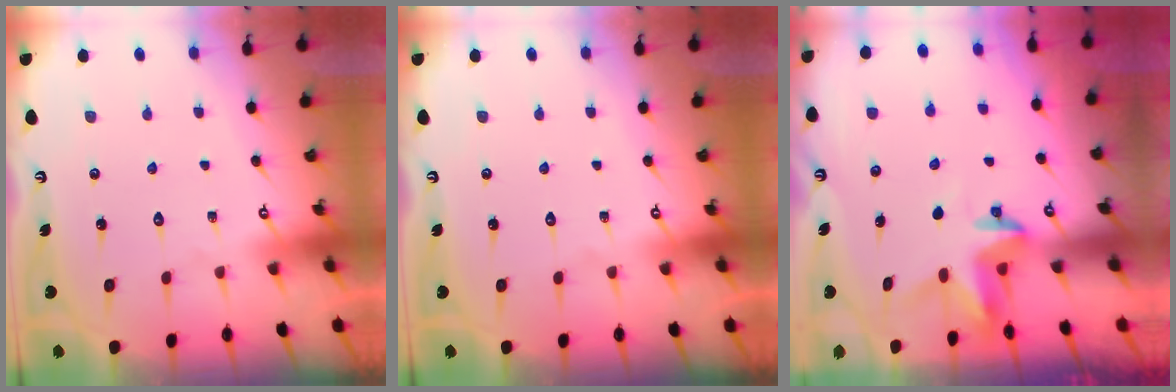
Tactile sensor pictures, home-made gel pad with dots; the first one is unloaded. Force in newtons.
{"total": 0.0}
{"total": 3.5, "press": 3.4, "slide": 0.4}